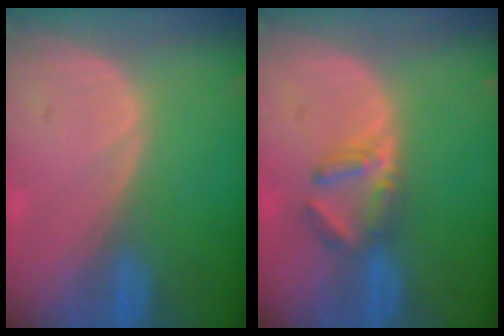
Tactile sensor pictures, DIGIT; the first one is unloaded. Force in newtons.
{"total": 4.1, "press": 3.9, "slide": 1.1}